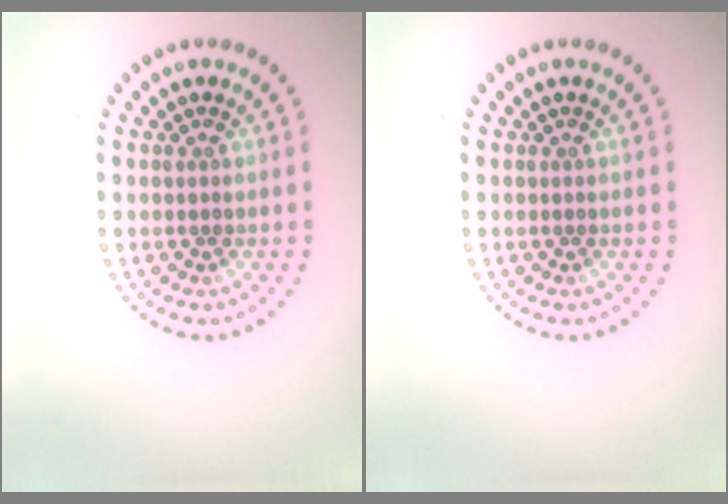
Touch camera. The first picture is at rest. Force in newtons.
{"total": 0.0}